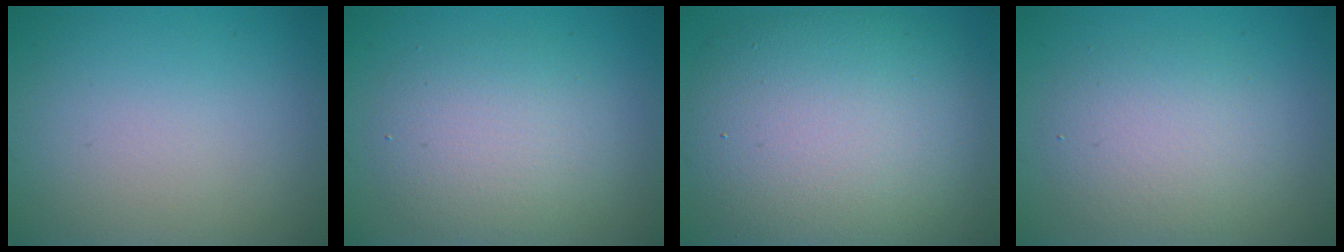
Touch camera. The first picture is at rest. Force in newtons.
{"total": 4.2, "press": 4.2, "slide": 0.1}
{"total": 11.4, "press": 11.4, "slide": 0.8}
{"total": 2.6, "press": 2.6, "slide": 0.3}